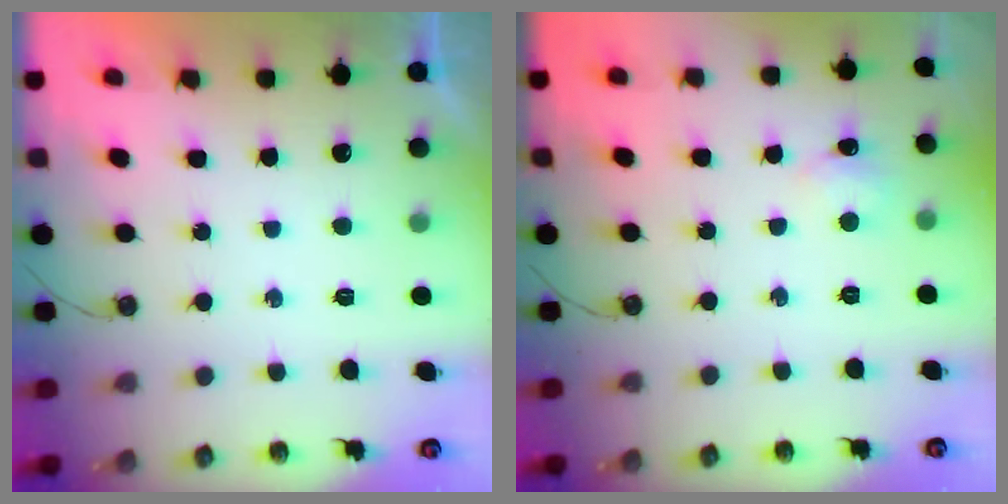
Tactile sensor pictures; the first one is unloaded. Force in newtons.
{"total": 6.6, "press": 6.6, "slide": 0.9}